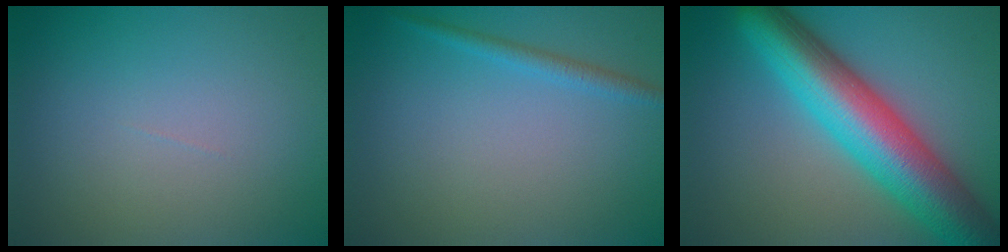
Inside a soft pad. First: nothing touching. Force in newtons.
{"total": 1.5, "press": 1.5, "slide": 0.1}
{"total": 10.9, "press": 10.9, "slide": 0.3}